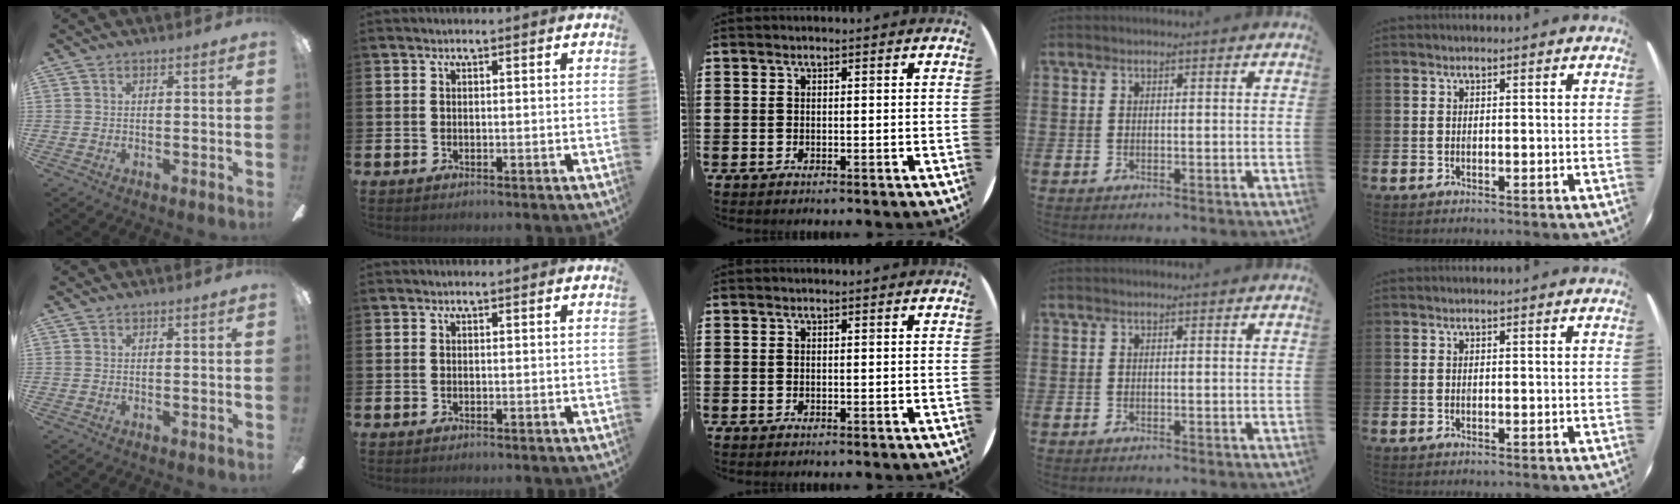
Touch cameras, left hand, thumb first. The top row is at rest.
{}